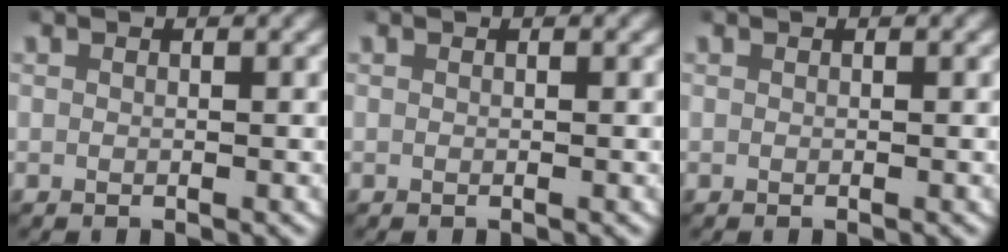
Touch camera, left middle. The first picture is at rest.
{"total": 0.0}
{"total": 0.0}